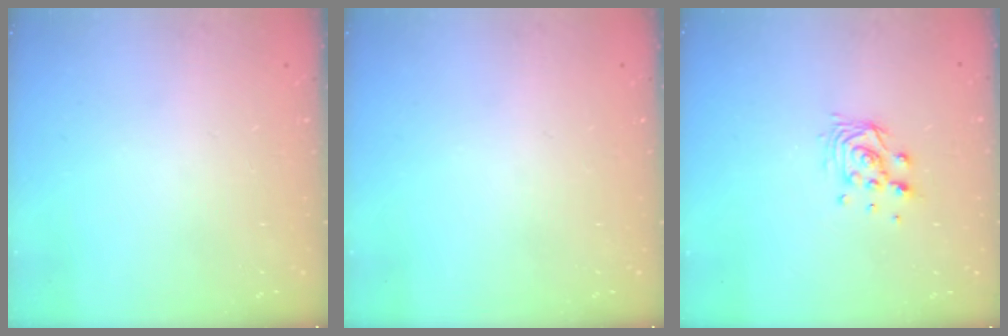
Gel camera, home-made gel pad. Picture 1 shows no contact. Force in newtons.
{"total": 0.0}
{"total": 8.2, "press": 8.2, "slide": 0.4}